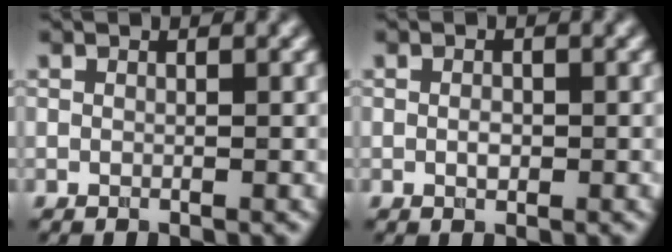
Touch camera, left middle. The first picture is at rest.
{"total": 1.0, "force": [-0.1, 0.6, 0.8], "torque": [-0.015, -0.001, -0.003]}